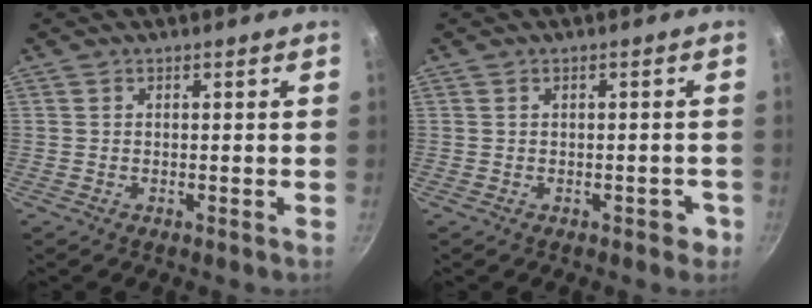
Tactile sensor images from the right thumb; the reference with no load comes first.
{"total": 2.4, "force": [-1.1, 1.5, 1.5], "torque": [0.002, 0.021, -0.004]}